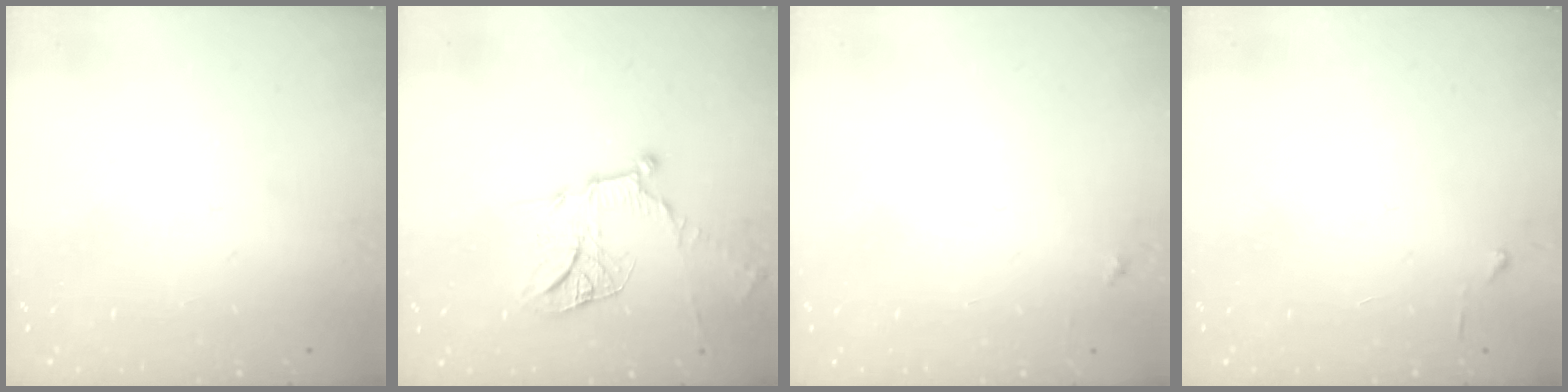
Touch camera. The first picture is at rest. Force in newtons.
{"total": 13.4, "press": 13.3, "slide": 1.2}
{"total": 4.7, "press": 4.6, "slide": 0.5}
{"total": 3.2, "press": 3.2, "slide": 0.4}